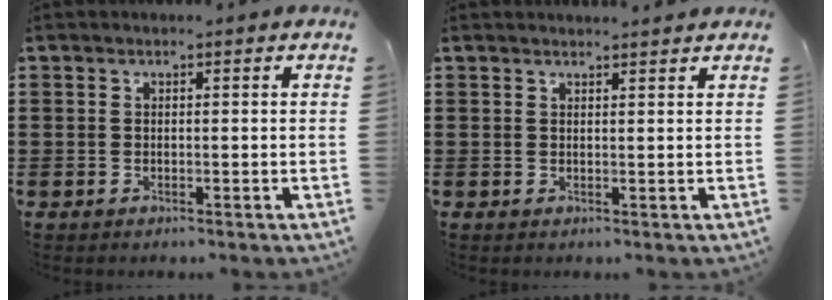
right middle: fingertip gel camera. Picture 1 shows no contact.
{"total": 1.3, "force": [1.2, -0.1, 0.3], "torque": [0.001, -0.005, 0.021]}